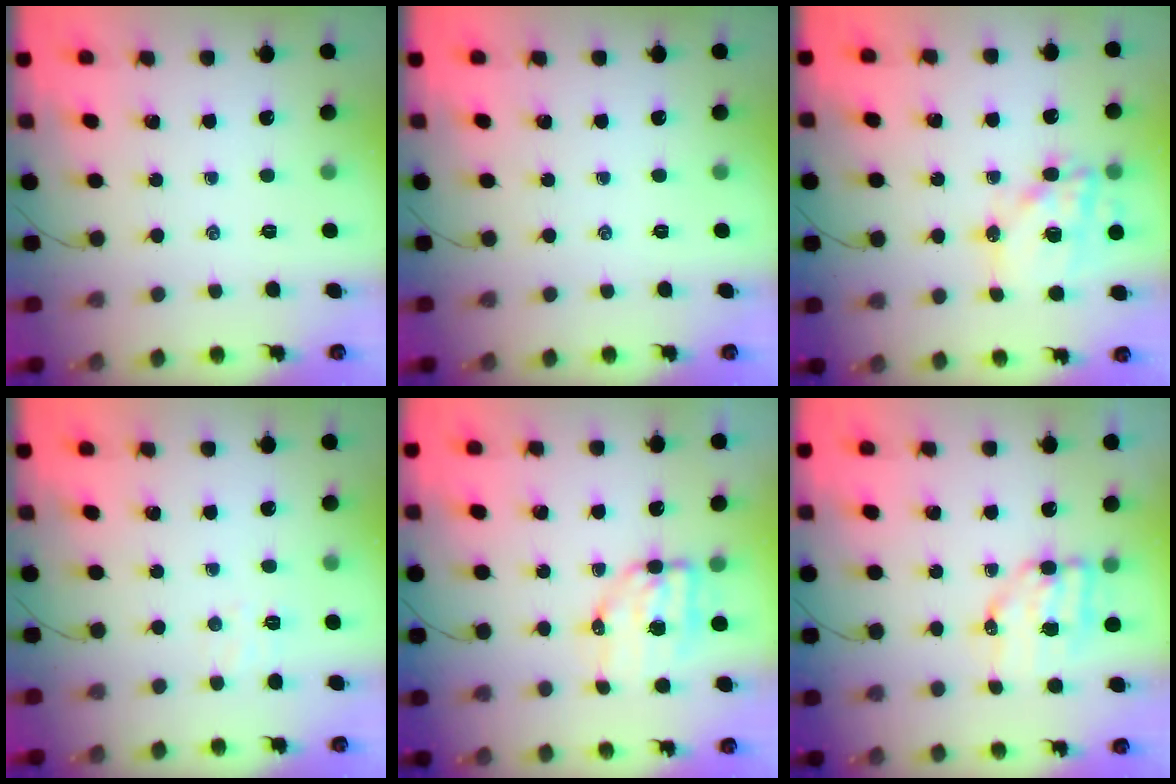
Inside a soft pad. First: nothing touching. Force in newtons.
{"total": 0.0}
{"total": 16.0, "press": 15.5, "slide": 3.7}
{"total": 3.8, "press": 3.7, "slide": 1.0}
{"total": 6.6, "press": 6.5, "slide": 1.3}
{"total": 7.7, "press": 7.6, "slide": 1.1}